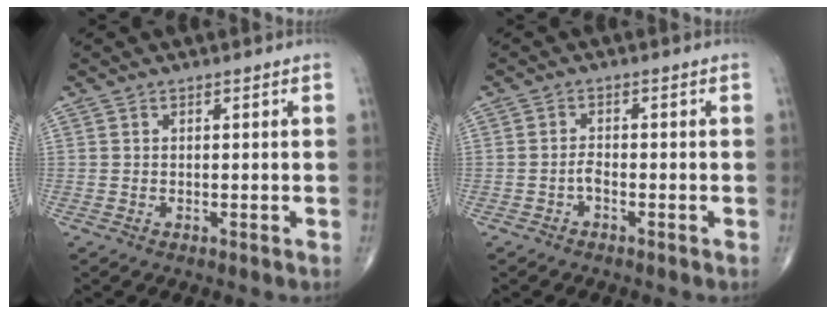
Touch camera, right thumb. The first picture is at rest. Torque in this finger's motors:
{"motor_torque": [0.01, -0.74, 0.59, 0.00, 0.11]}